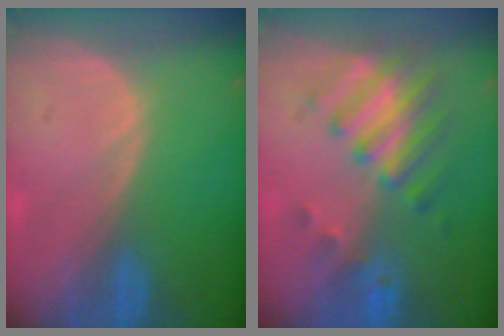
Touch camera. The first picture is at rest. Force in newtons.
{"total": 8.0, "press": 7.0, "slide": 3.9}